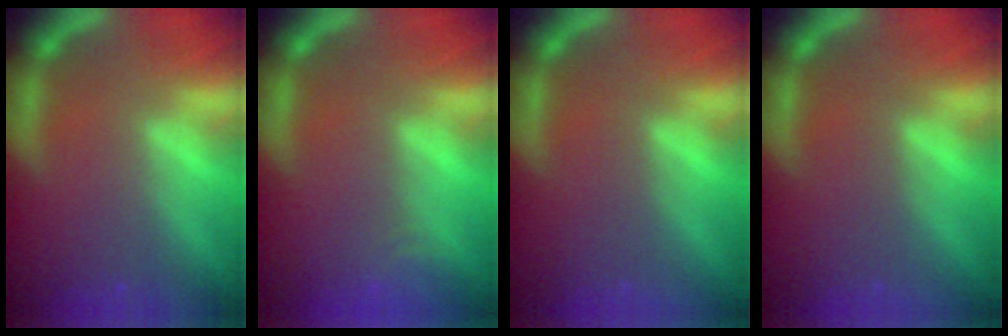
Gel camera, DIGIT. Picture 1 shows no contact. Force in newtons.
{"total": 2.4}
{"total": 0.0}
{"total": 0.0}